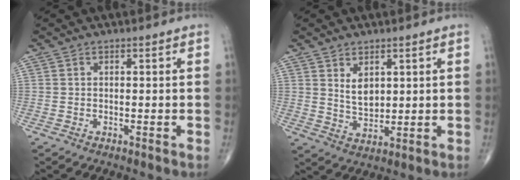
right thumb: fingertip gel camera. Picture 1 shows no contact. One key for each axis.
{"total": 4.8, "fx": 1.8, "fy": 2.8, "fz": 3.4, "tx": -0.047, "ty": -0.021, "tz": 0.042}